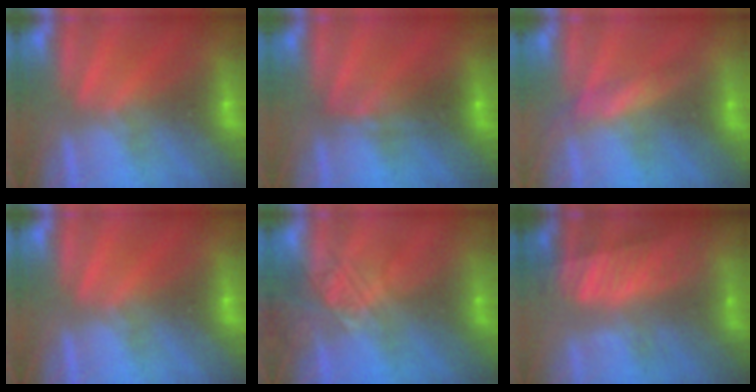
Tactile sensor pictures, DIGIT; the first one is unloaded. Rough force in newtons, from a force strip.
{"total": 2.4}
{"total": 2.8}
{"total": 0.0}
{"total": 2.3}
{"total": 8.8}